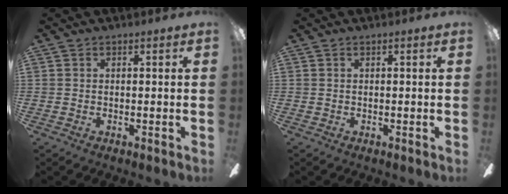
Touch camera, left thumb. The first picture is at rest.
{"total": 0.0}